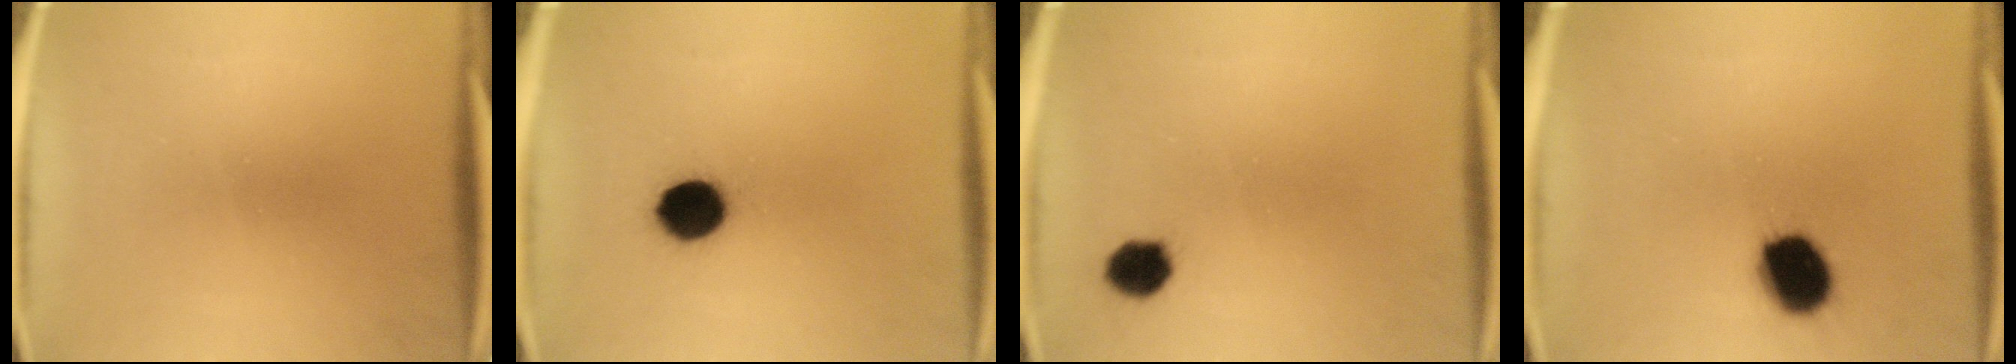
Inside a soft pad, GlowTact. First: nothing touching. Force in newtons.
{"total": 9.1}
{"total": 4.3}
{"total": 11.8}